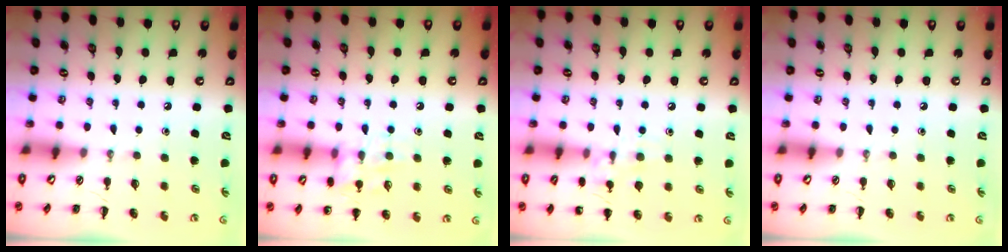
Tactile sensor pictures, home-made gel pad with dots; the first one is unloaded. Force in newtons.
{"total": 11.9, "press": 11.8, "slide": 1.4}
{"total": 8.9, "press": 8.7, "slide": 2.0}
{"total": 0.0}